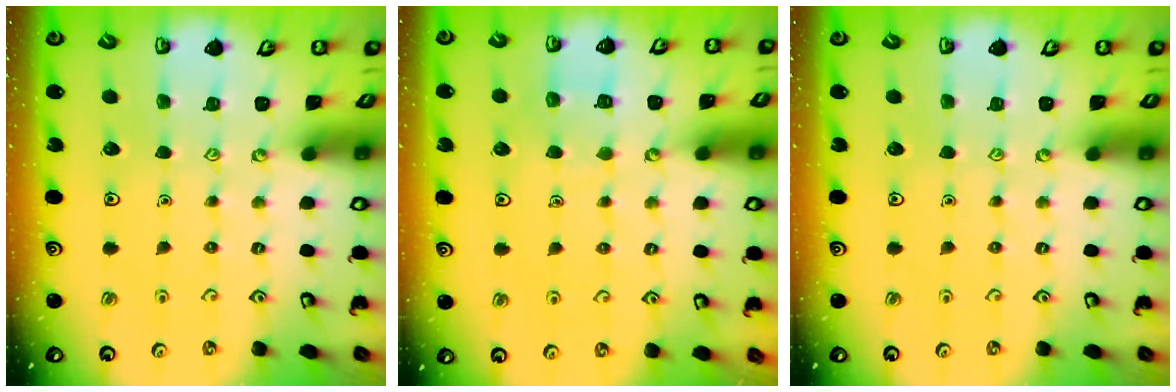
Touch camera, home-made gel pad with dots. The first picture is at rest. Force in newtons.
{"total": 4.5, "press": 4.5, "slide": 0.4}
{"total": 0.0}